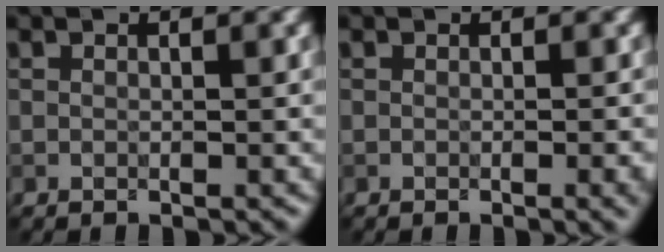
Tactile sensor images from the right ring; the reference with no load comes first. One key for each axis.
{"total": 2.3, "fx": -0.5, "fy": 0.9, "fz": 2.1, "tx": 0.001, "ty": 0.004, "tz": -0.004}